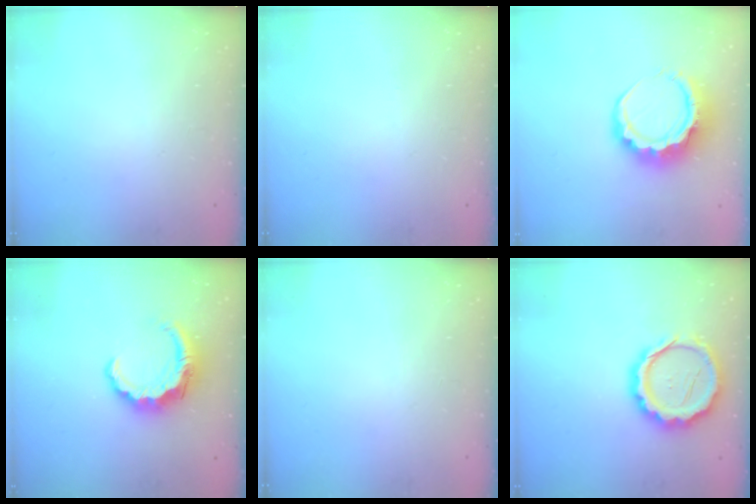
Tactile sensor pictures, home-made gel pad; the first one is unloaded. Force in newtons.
{"total": 0.0}
{"total": 11.0, "press": 10.8, "slide": 2.1}
{"total": 8.7, "press": 8.6, "slide": 1.4}
{"total": 0.0}
{"total": 16.6, "press": 16.3, "slide": 3.3}